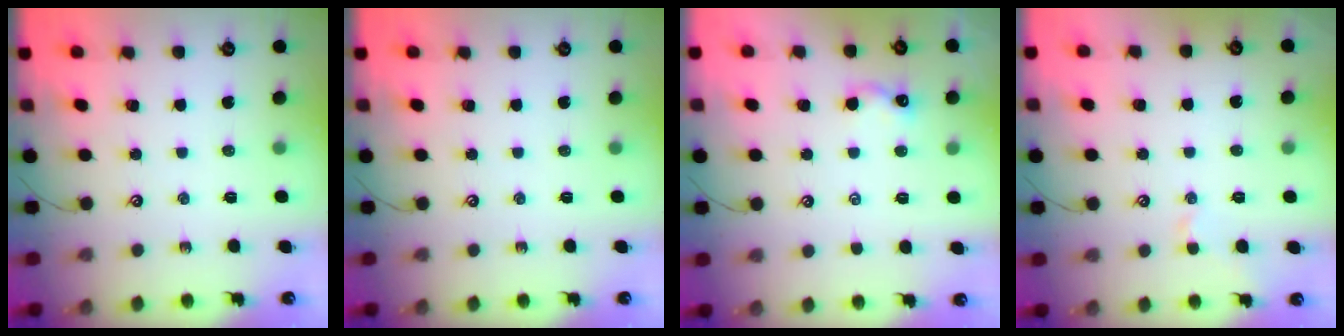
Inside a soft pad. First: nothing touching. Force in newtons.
{"total": 0.0}
{"total": 0.8, "press": 0.6, "slide": 0.5}
{"total": 0.8, "press": 0.7, "slide": 0.5}